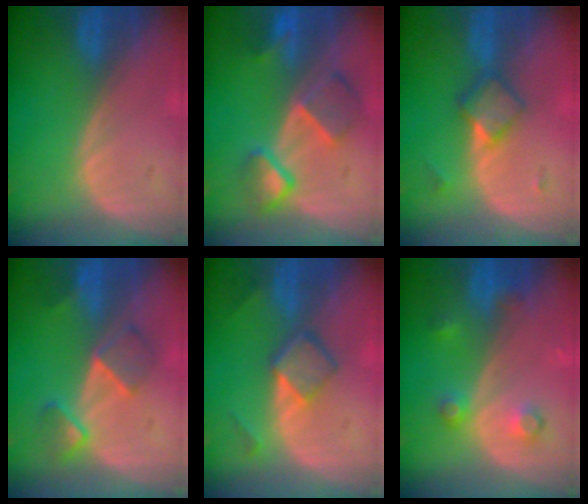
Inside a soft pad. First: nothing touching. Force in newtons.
{"total": 7.6, "press": 6.7, "slide": 3.5}
{"total": 4.7, "press": 4.2, "slide": 2.0}
{"total": 5.5, "press": 5.4, "slide": 1.2}
{"total": 5.1, "press": 4.7, "slide": 2.2}
{"total": 4.0, "press": 3.6, "slide": 1.8}